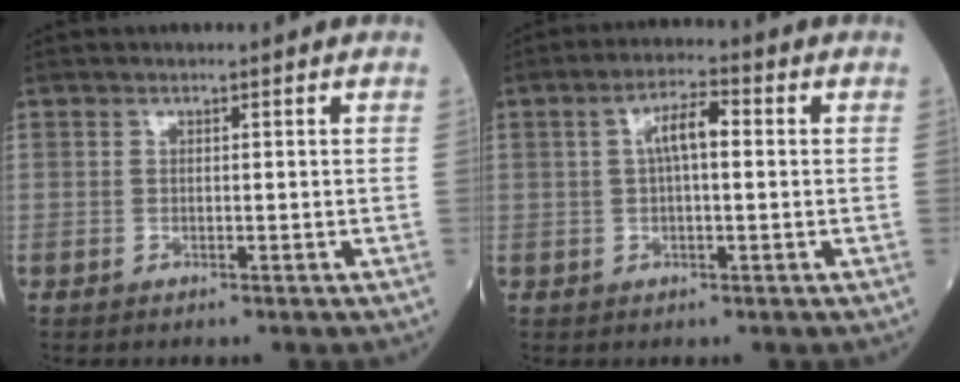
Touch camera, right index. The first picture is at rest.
{"total": 5.0, "force": [0.8, 1.4, 4.7], "torque": [-0.085, 0.018, 0.012]}